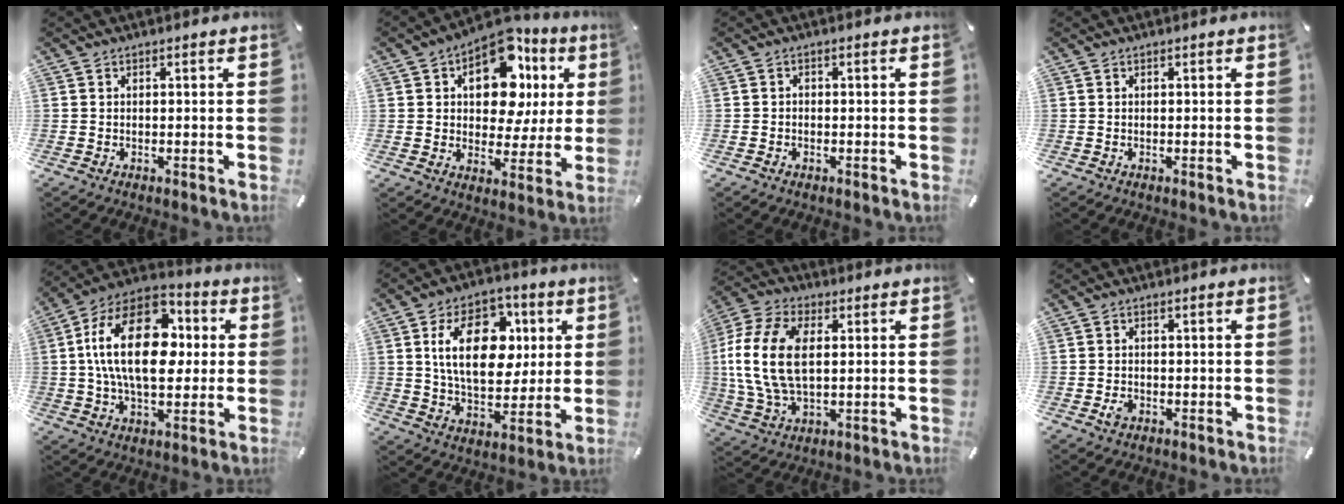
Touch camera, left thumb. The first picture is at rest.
{"total": 16.1, "force": [6.4, 9.8, 11.0], "torque": [-0.162, -0.034, 0.112]}
{"total": 0.9, "force": [-0.5, 0.6, 0.4], "torque": [-0.008, 0.003, -0.012]}
{"total": 0.0}
{"total": 22.6, "force": [2.7, 13.9, 17.7], "torque": [-0.338, 0.006, 0.041]}
{"total": 18.5, "force": [4.5, 12.1, 13.4], "torque": [-0.229, 0.007, 0.075]}
{"total": 15.2, "force": [1.7, 9.3, 11.8], "torque": [-0.276, 0.001, 0.029]}
{"total": 1.9, "force": [-0.6, 1.4, 1.1], "torque": [-0.021, 0.003, -0.011]}